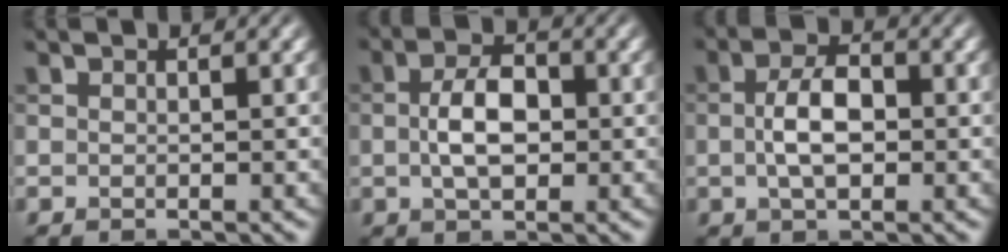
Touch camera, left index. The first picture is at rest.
{"total": 4.3, "force": [0.0, 2.5, 3.6], "torque": [-0.071, 0.004, -0.003]}
{"total": 4.0, "force": [-0.1, 2.1, 3.4], "torque": [-0.070, 0.003, -0.005]}